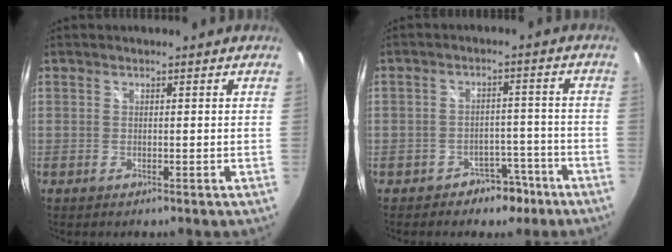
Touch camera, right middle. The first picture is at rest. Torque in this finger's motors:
{"motor_torque": [-0.84, -1.21, -0.77, -0.21]}